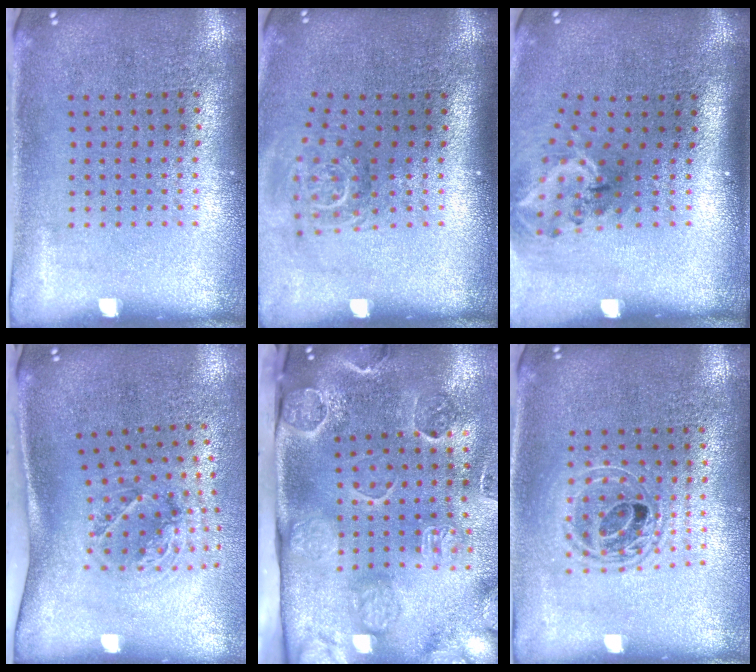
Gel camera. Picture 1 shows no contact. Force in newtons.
{"total": 1.8, "press": 1.2, "slide": 1.3}
{"total": 2.0, "press": 1.4, "slide": 1.5}
{"total": 1.4, "press": 1.2, "slide": 0.8}
{"total": 3.4, "press": 3.1, "slide": 1.4}
{"total": 1.7, "press": 1.4, "slide": 0.9}